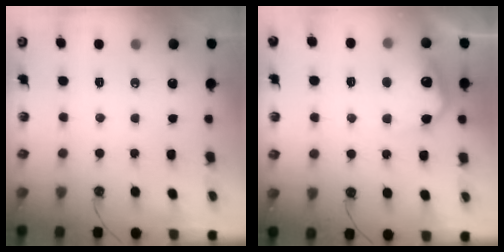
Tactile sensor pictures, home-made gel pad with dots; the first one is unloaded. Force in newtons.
{"total": 14.2, "press": 14.2, "slide": 0.8}